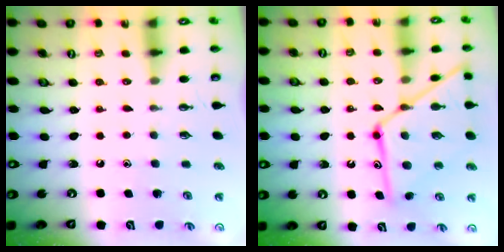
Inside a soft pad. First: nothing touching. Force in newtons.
{"total": 15.9, "press": 15.9, "slide": 1.1}